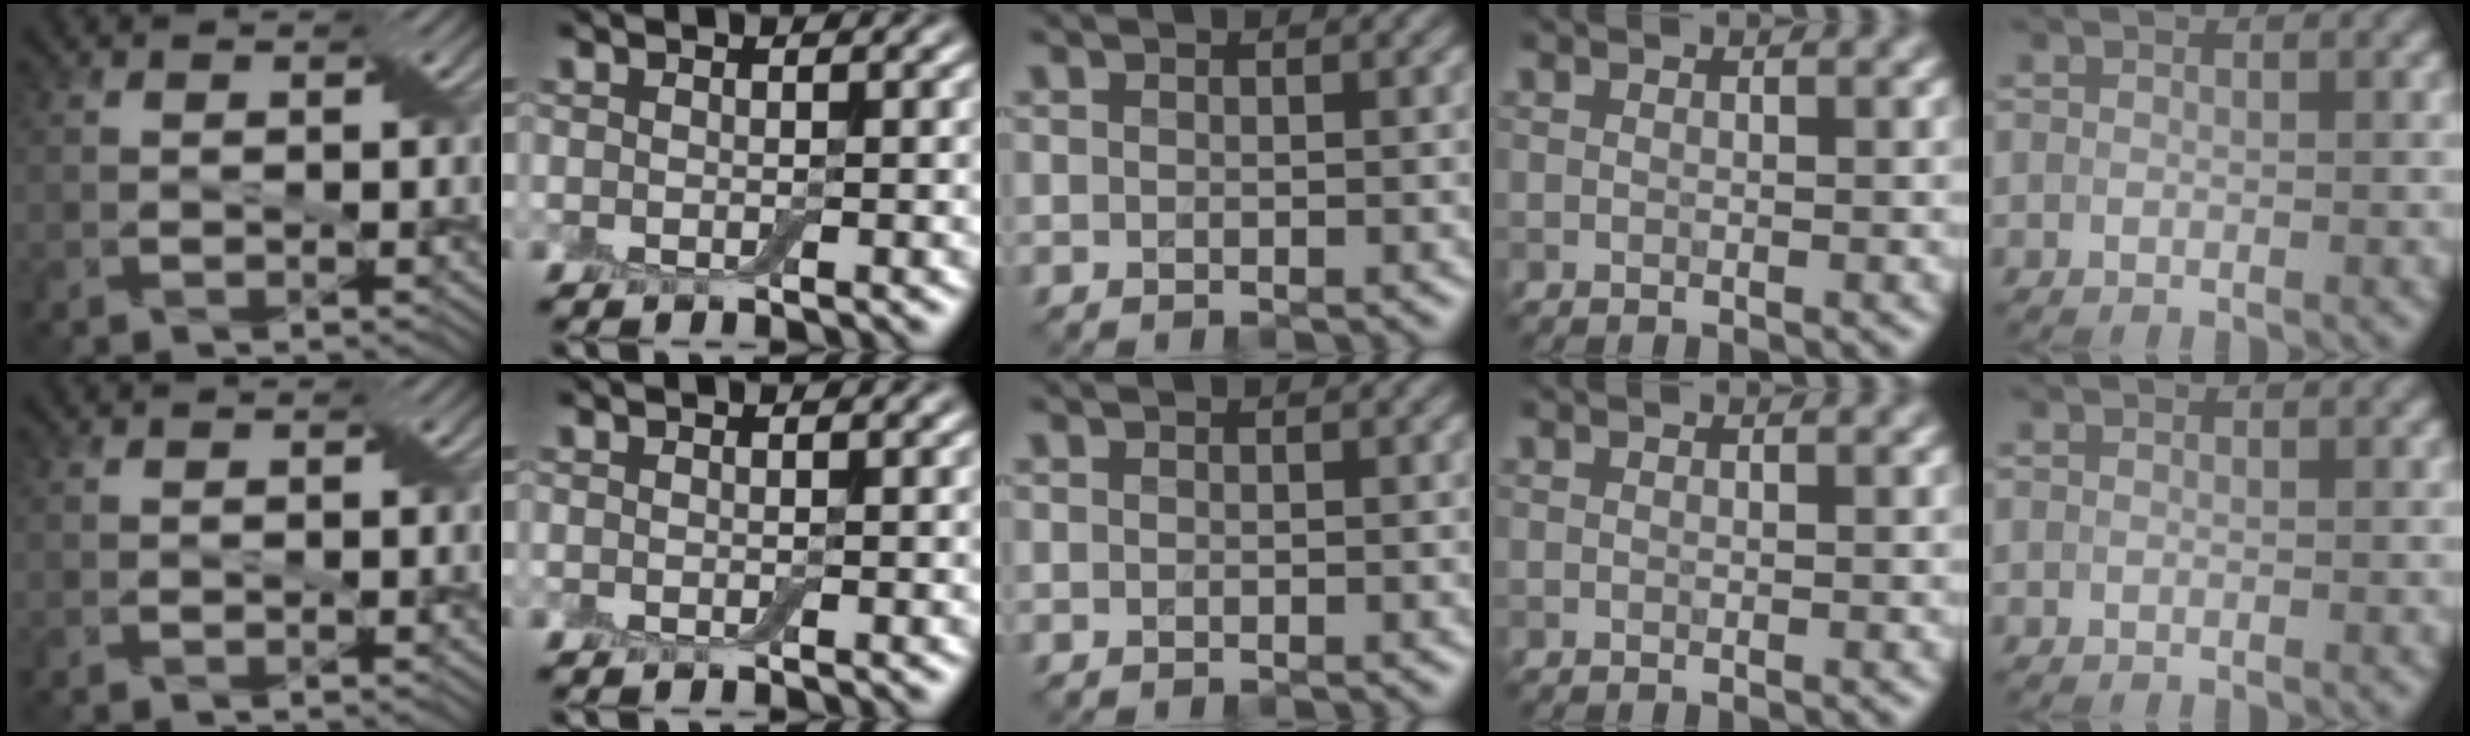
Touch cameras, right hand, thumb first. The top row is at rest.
{}